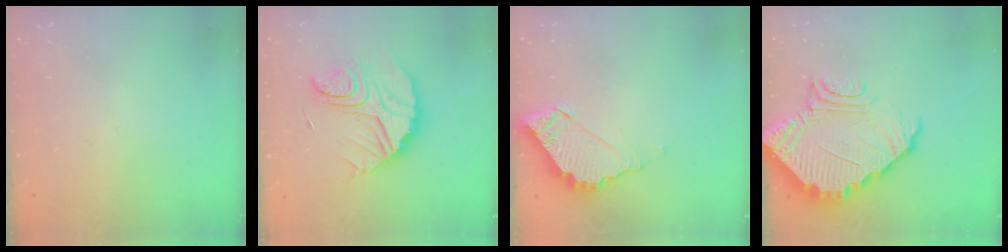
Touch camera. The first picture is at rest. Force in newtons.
{"total": 13.3, "press": 13.3, "slide": 0.9}
{"total": 8.1, "press": 8.1, "slide": 0.5}
{"total": 11.1, "press": 11.1, "slide": 0.8}